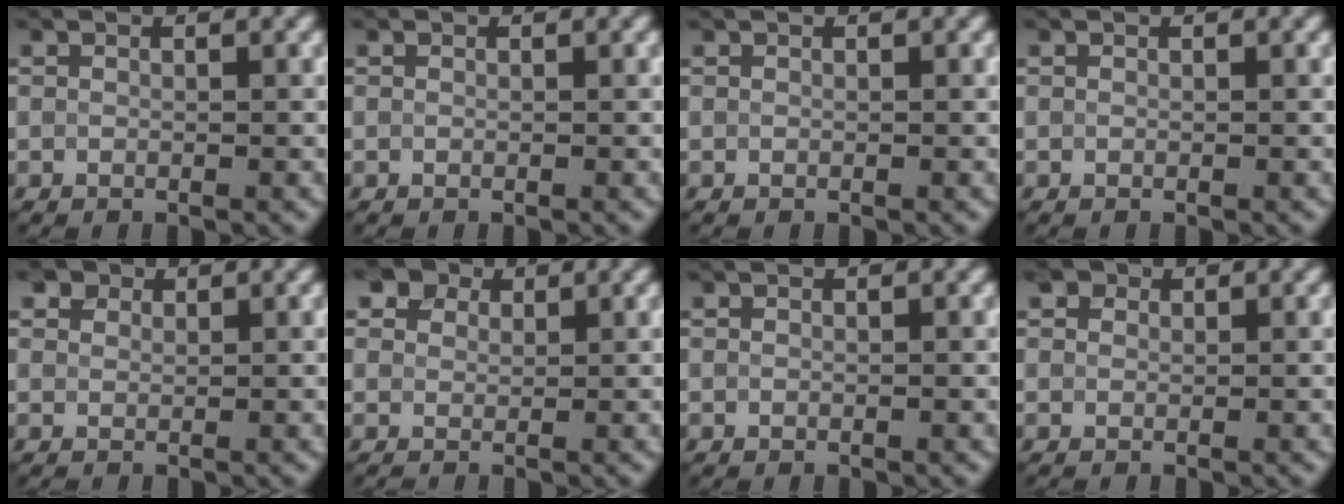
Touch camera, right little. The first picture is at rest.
{"total": 0.0}
{"total": 0.0}
{"total": 0.0}
{"total": 2.4, "force": [1.6, 1.6, 0.9], "torque": [-0.022, 0.009, 0.013]}
{"total": 4.8, "force": [2.9, 3.3, 2.1], "torque": [-0.037, 0.022, 0.024]}
{"total": 0.0}
{"total": 2.0, "force": [1.1, 1.5, 0.8], "torque": [-0.012, 0.012, 0.002]}